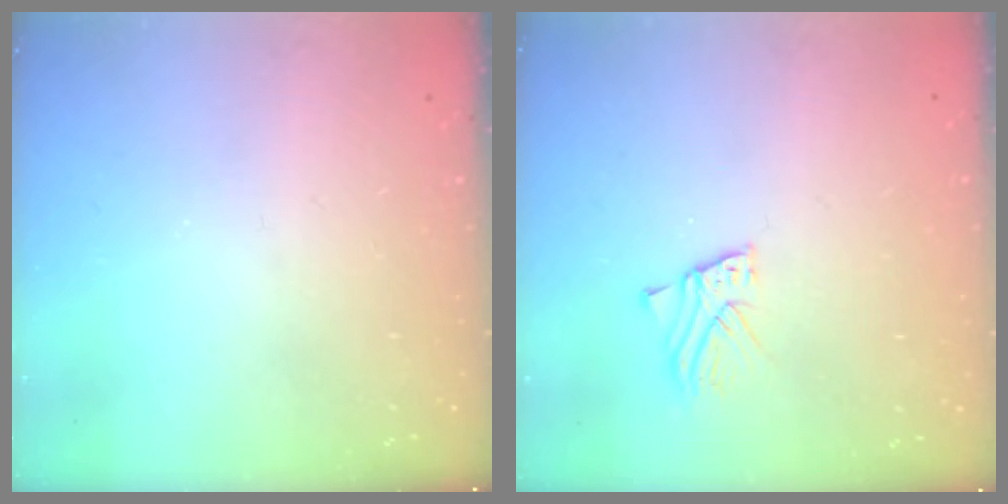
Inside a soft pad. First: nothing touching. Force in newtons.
{"total": 2.4, "press": 2.4, "slide": 0.2}